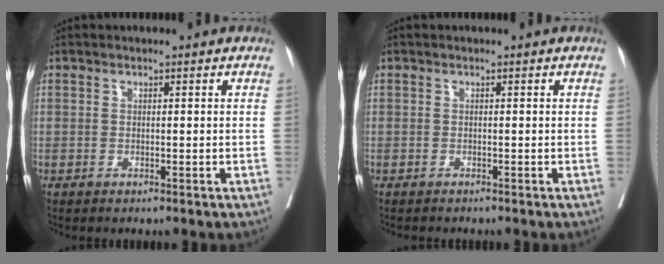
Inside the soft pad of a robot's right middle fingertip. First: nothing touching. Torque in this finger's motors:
{"motor_torque": [0.96, -1.18, 0.03, 0.02]}